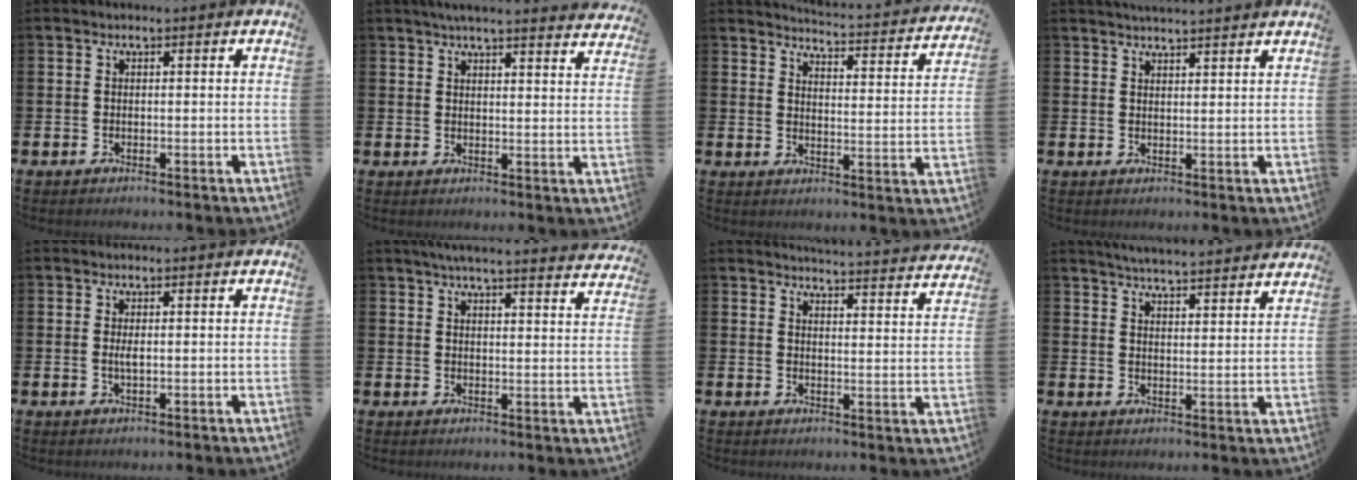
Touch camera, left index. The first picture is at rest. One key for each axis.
{"total": 4.6, "fx": 4.5, "fy": -0.2, "fz": 1.2, "tx": -0.031, "ty": -0.020, "tz": 0.079}
{"total": 3.5, "fx": 3.5, "fy": -0.1, "fz": 0.5, "tx": -0.021, "ty": -0.038, "tz": 0.052}
{"total": 3.1, "fx": 3.1, "fy": -0.3, "fz": 0.2, "tx": -0.008, "ty": -0.012, "tz": 0.057}
{"total": 1.3, "fx": 0.2, "fy": 0.4, "fz": 1.3, "tx": -0.024, "ty": 0.002, "tz": 0.001}
{"total": 4.9, "fx": 4.7, "fy": -0.2, "fz": 1.3, "tx": -0.037, "ty": -0.023, "tz": 0.082}
{"total": 4.6, "fx": 4.5, "fy": -0.2, "fz": 0.4, "tx": -0.009, "ty": -0.039, "tz": 0.076}
{"total": 5.2, "fx": 5.2, "fy": -0.2, "fz": 0.6, "tx": -0.024, "ty": -0.034, "tz": 0.091}